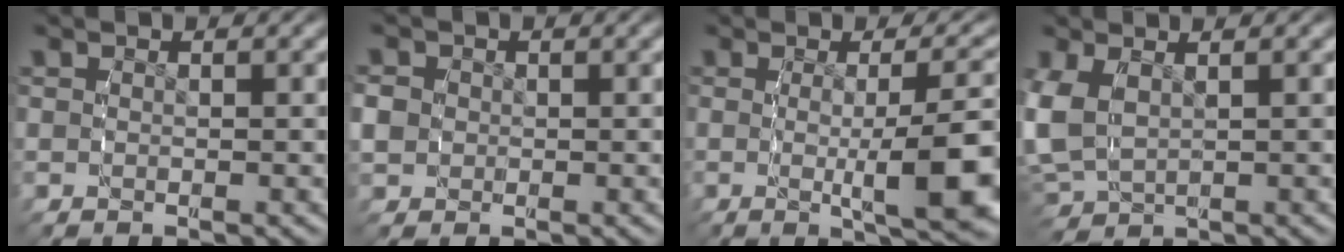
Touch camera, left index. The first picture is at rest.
{"total": 2.3, "force": [0.0, 2.1, 0.9], "torque": [-0.027, -0.007, 0.006]}
{"total": 8.0, "force": [-1.4, 1.9, 7.7], "torque": [-0.097, -0.010, -0.016]}
{"total": 5.0, "force": [0.4, 3.9, 3.1], "torque": [-0.098, -0.019, 0.026]}